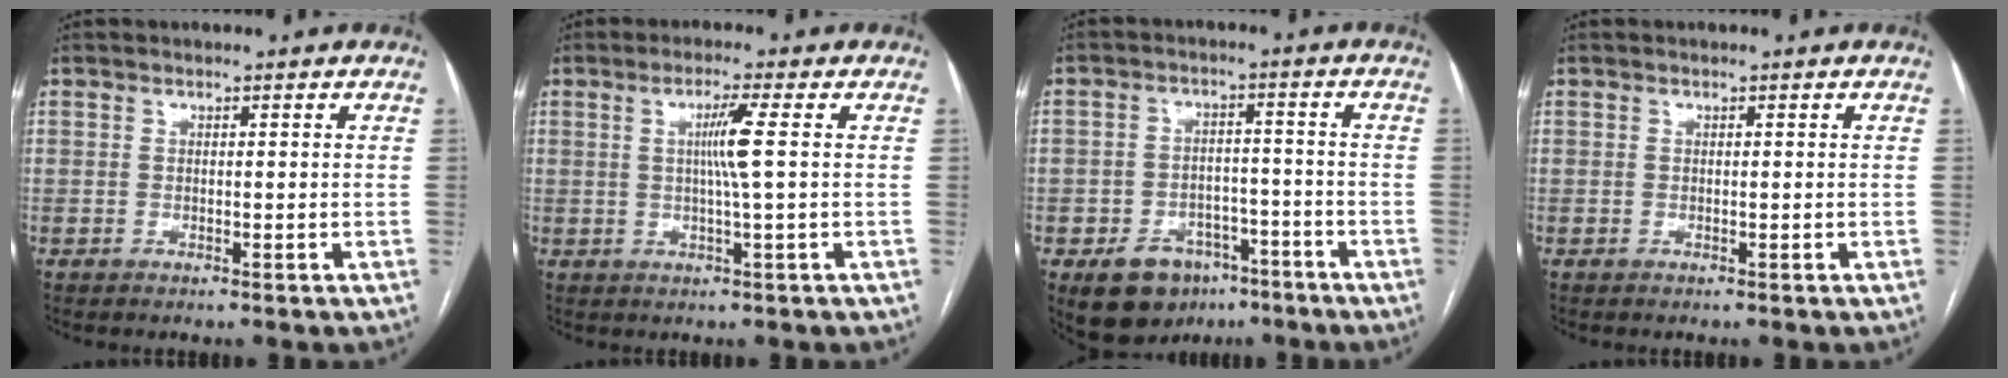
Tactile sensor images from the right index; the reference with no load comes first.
{"total": 4.3, "force": [0.7, -1.0, 4.2], "torque": [-0.082, -0.002, 0.014]}
{"total": 8.8, "force": [-5.3, 6.0, 3.7], "torque": [-0.059, 0.014, -0.073]}
{"total": 0.0}